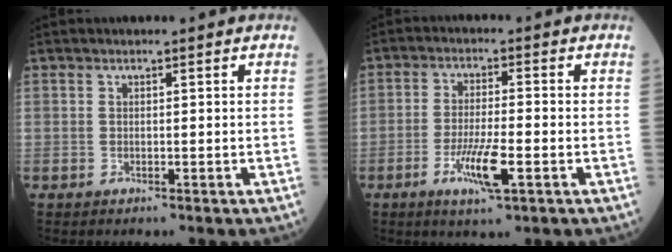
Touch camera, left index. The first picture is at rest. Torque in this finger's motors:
{"motor_torque": [0.20, 0.22, 0.17, 0.09]}